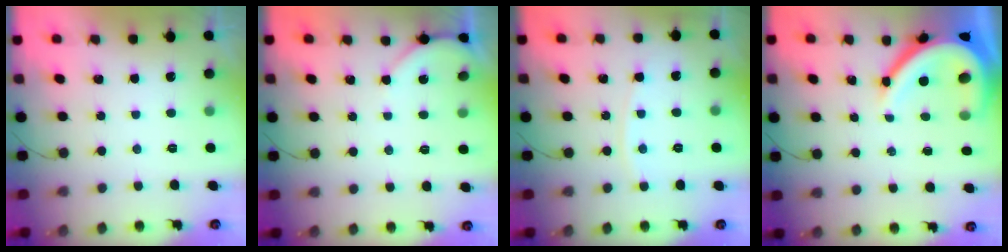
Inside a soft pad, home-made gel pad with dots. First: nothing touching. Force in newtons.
{"total": 2.3, "press": 2.2, "slide": 0.4}
{"total": 3.7, "press": 3.6, "slide": 0.4}
{"total": 14.8, "press": 14.8, "slide": 1.6}